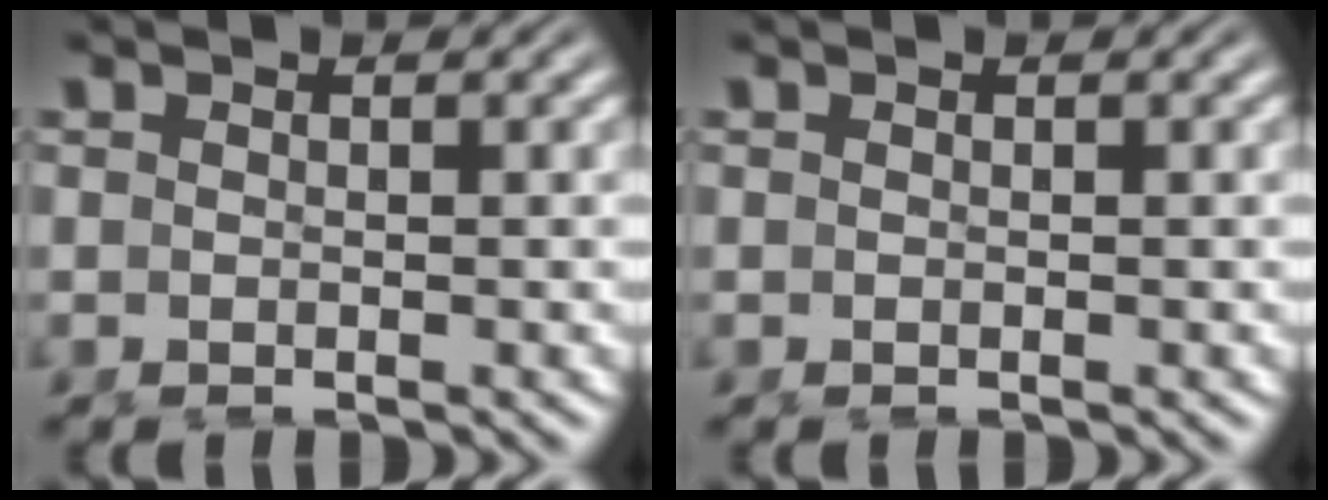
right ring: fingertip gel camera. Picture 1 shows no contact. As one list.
[{"total": 0.0}]